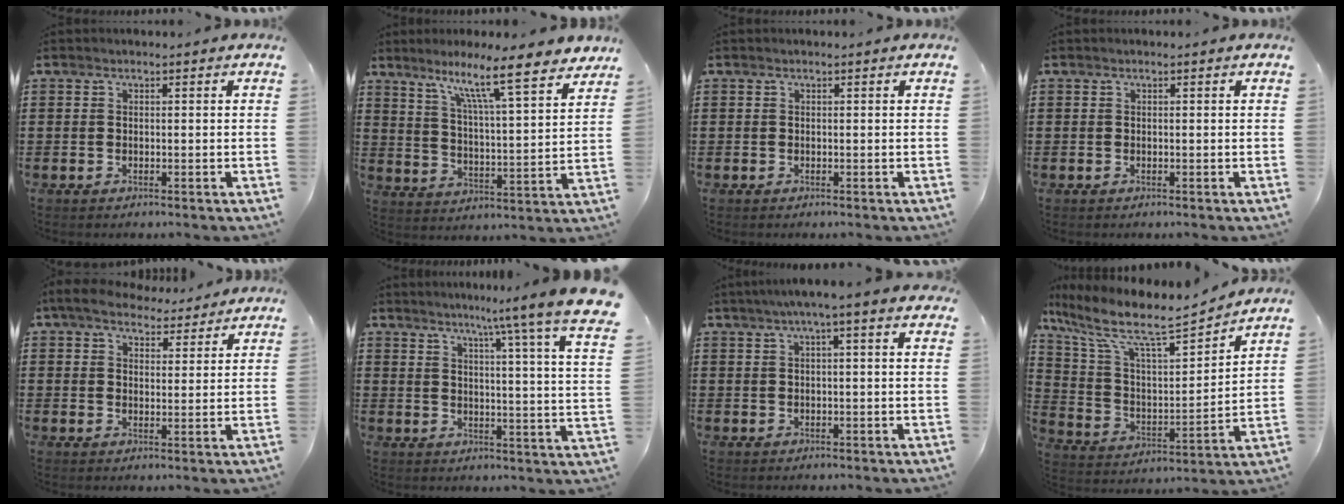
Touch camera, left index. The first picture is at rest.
{"total": 10.1, "force": [8.0, 0.3, 6.2], "torque": [-0.122, -0.054, 0.126]}
{"total": 0.0}
{"total": 0.0}
{"total": 5.3, "force": [4.6, 1.9, 1.9], "torque": [-0.054, -0.010, 0.085]}
{"total": 7.4, "force": [6.2, -1.9, 3.6], "torque": [-0.081, -0.057, 0.094]}
{"total": 3.2, "force": [1.2, -0.1, 2.9], "torque": [-0.057, 0.002, 0.020]}
{"total": 9.8, "force": [7.7, 2.0, 5.7], "torque": [-0.145, -0.051, 0.126]}